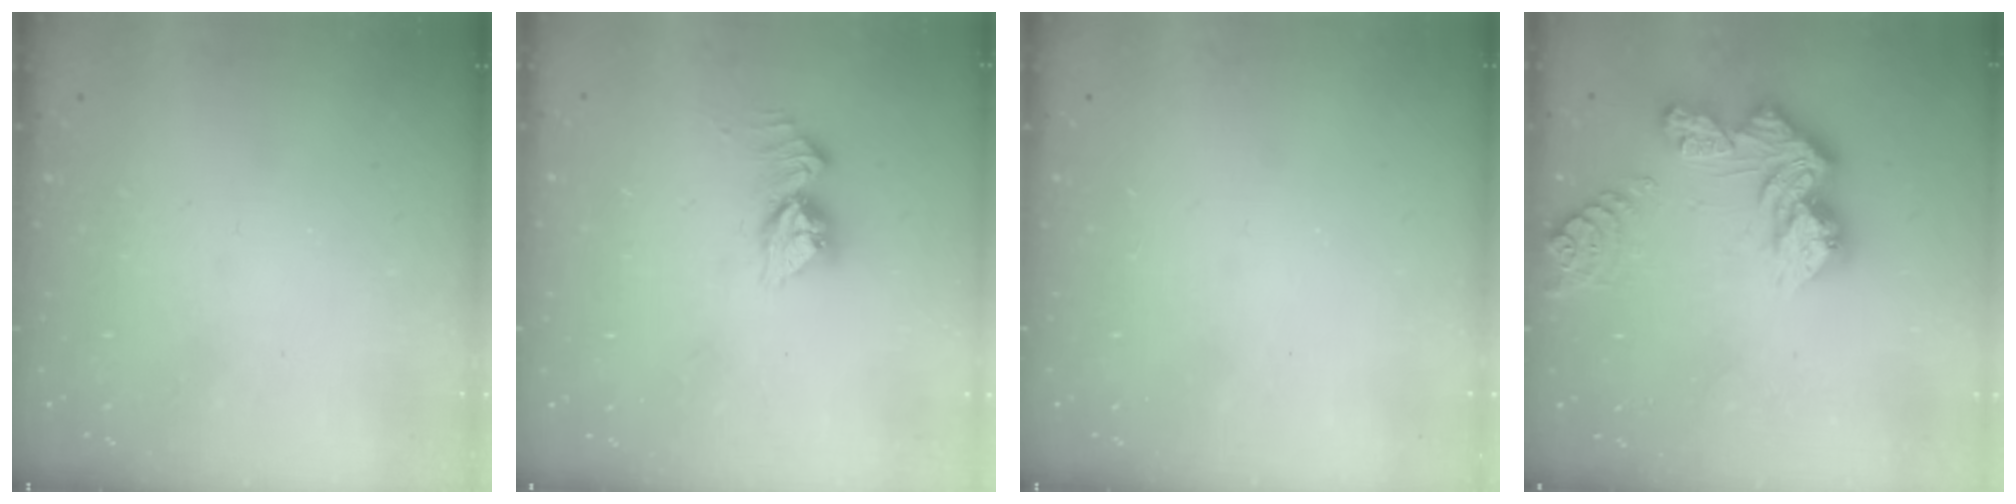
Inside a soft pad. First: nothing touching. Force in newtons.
{"total": 9.7, "press": 9.7, "slide": 0.9}
{"total": 0.0}
{"total": 14.2, "press": 14.1, "slide": 1.6}